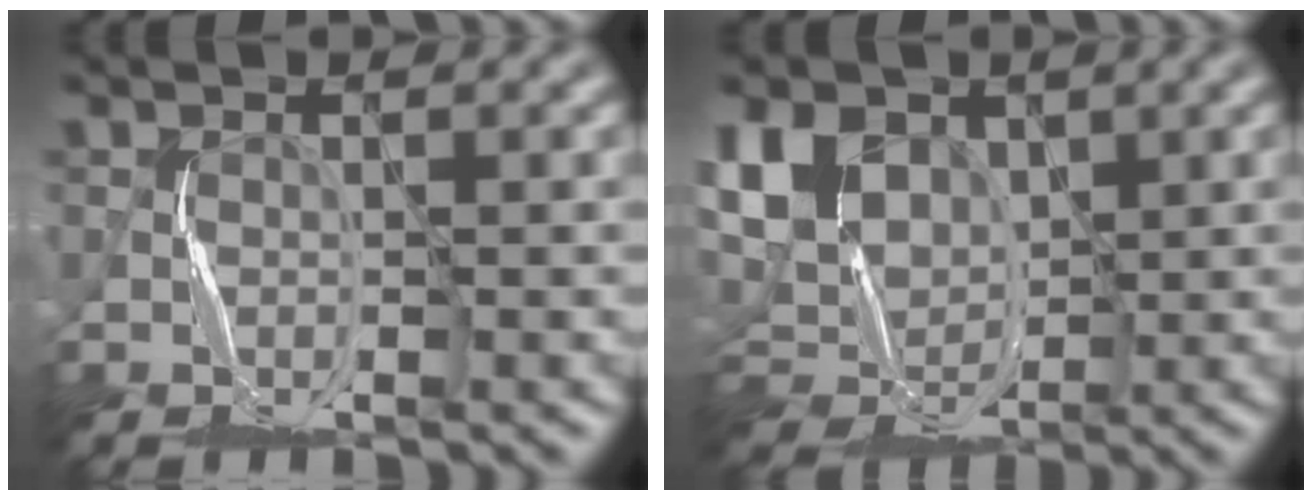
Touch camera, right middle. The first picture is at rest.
{"total": 8.7, "force": [2.5, 6.4, 5.4], "torque": [-0.131, 0.016, 0.047]}